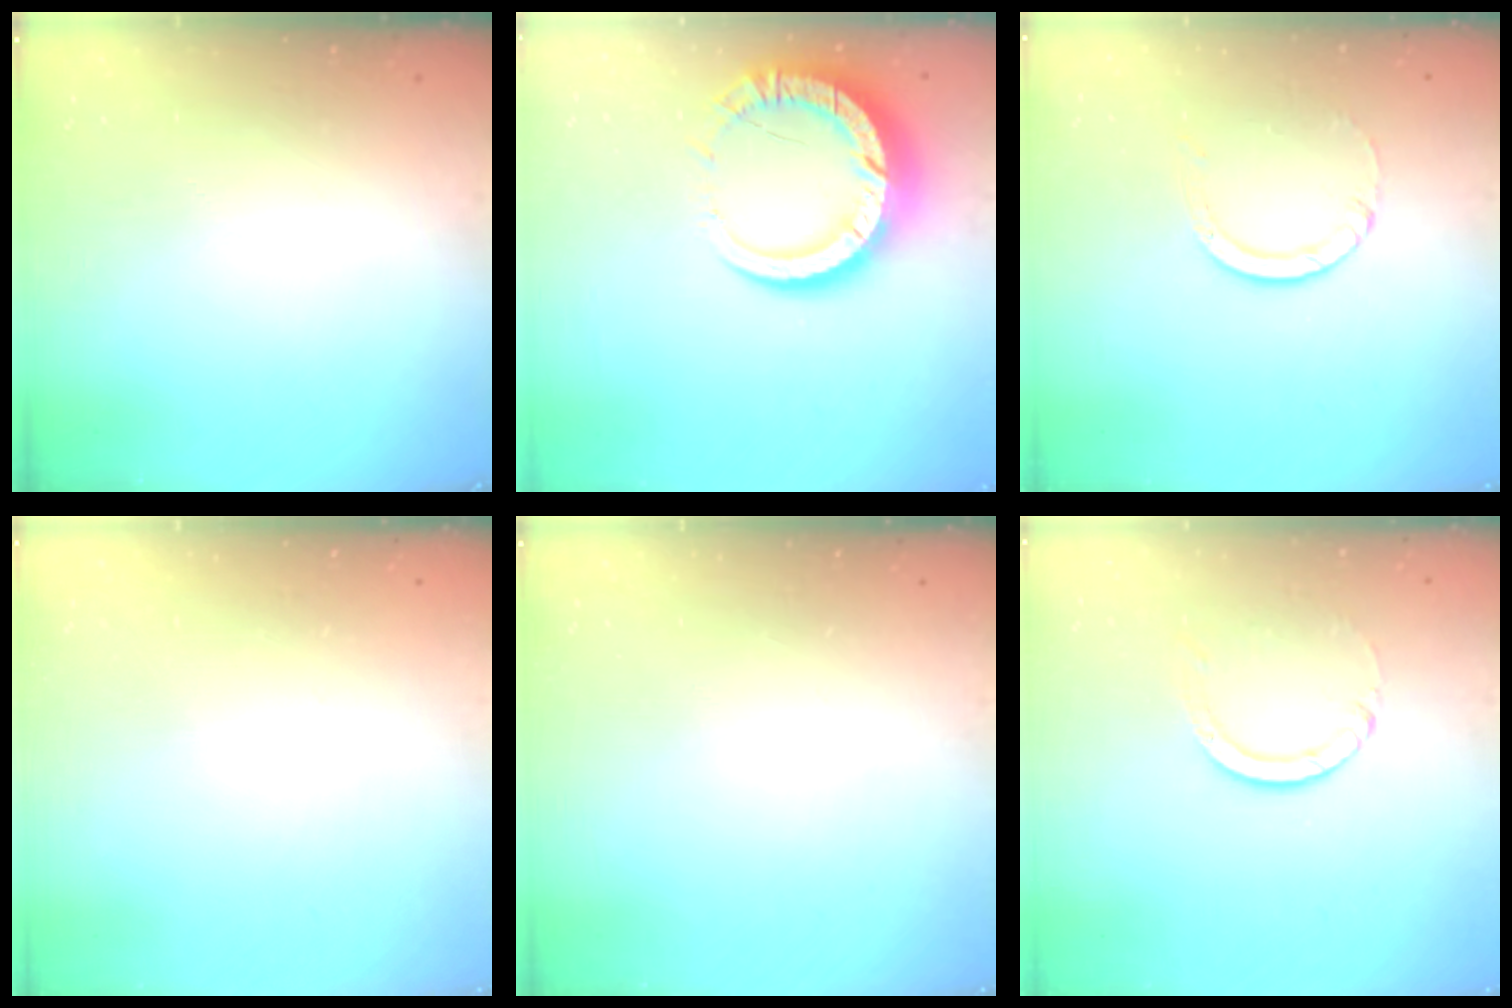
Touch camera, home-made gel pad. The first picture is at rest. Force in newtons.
{"total": 13.7, "press": 13.6, "slide": 1.4}
{"total": 5.1, "press": 5.1, "slide": 0.3}
{"total": 2.4, "press": 2.4, "slide": 0.2}
{"total": 0.0}
{"total": 3.6, "press": 3.6, "slide": 0.4}